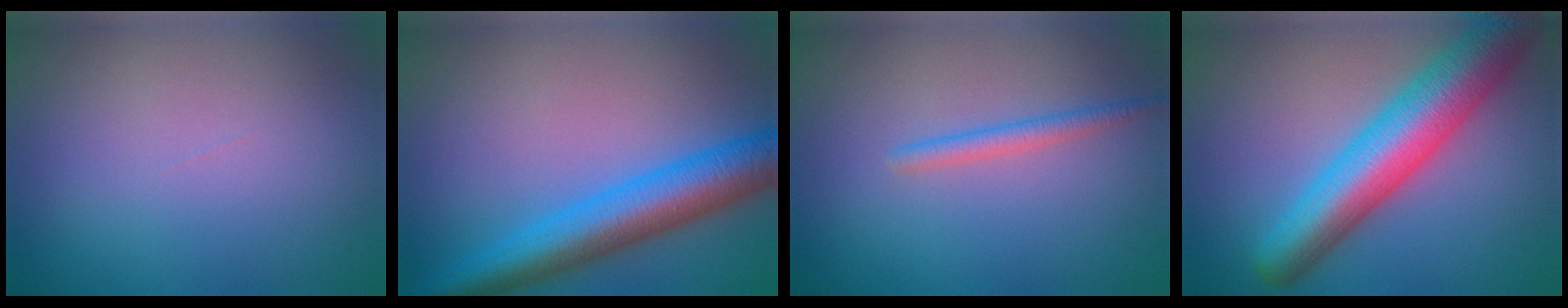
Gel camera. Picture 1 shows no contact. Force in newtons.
{"total": 7.5, "press": 7.5, "slide": 0.2}
{"total": 1.5, "press": 1.5, "slide": 0.1}
{"total": 9.1, "press": 9.1, "slide": 0.5}